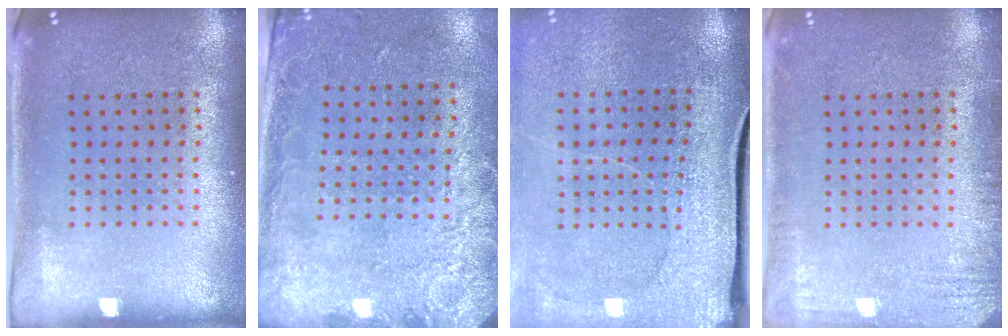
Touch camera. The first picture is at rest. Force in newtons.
{"total": 2.7, "press": 2.0, "slide": 1.8}
{"total": 3.3, "press": 2.9, "slide": 1.5}
{"total": 2.1, "press": 2.1, "slide": 0.2}